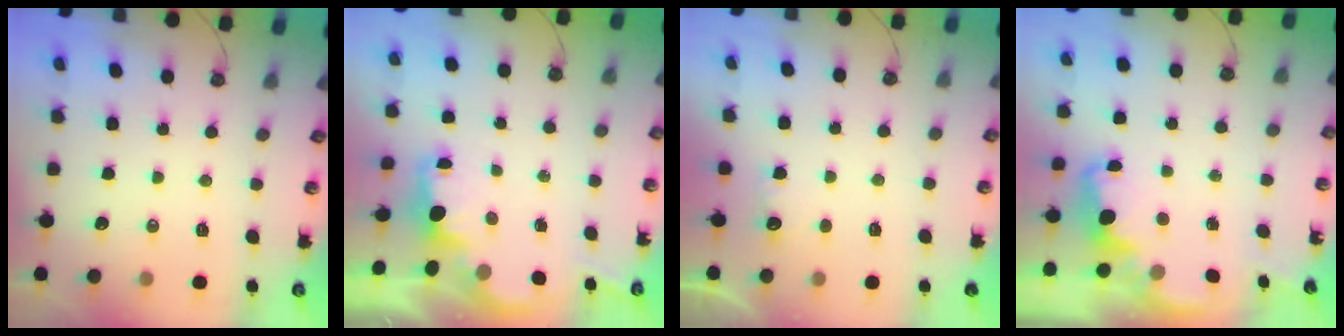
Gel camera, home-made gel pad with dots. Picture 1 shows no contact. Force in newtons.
{"total": 1.7, "press": 1.6, "slide": 0.7}
{"total": 2.1, "press": 2.0, "slide": 0.9}
{"total": 2.6, "press": 2.6, "slide": 0.5}